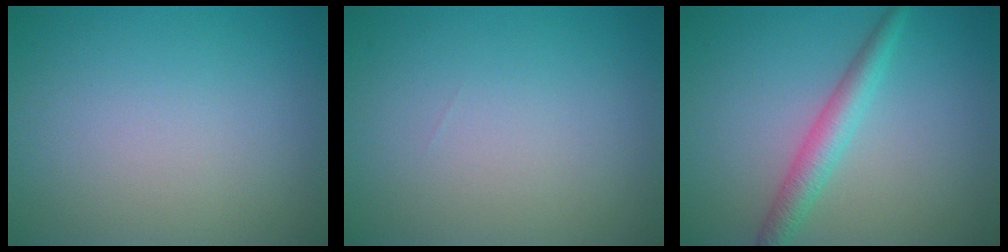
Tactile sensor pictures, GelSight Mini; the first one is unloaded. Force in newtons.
{"total": 0.0}
{"total": 2.9, "press": 2.9, "slide": 0.0}